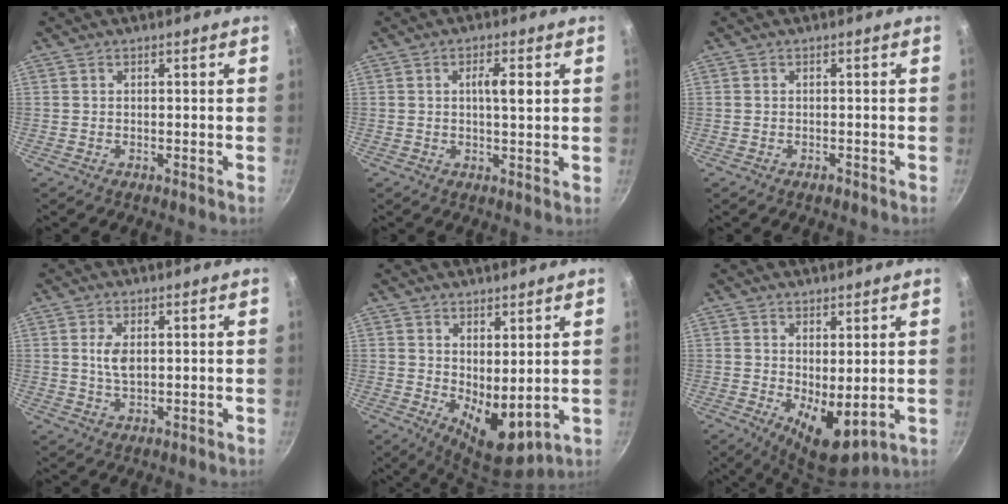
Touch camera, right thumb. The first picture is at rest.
{"total": 4.4, "force": [0.9, 1.2, 4.1], "torque": [-0.059, -0.002, 0.011]}
{"total": 1.0, "force": [-0.6, 0.6, 0.5], "torque": [-0.008, 0.006, -0.009]}
{"total": 3.8, "force": [0.7, 2.1, 3.1], "torque": [-0.058, -0.004, 0.015]}
{"total": 9.0, "force": [2.2, 4.3, 7.7], "torque": [-0.097, -0.043, 0.047]}
{"total": 8.2, "force": [0.6, 3.5, 7.4], "torque": [-0.095, -0.028, 0.021]}